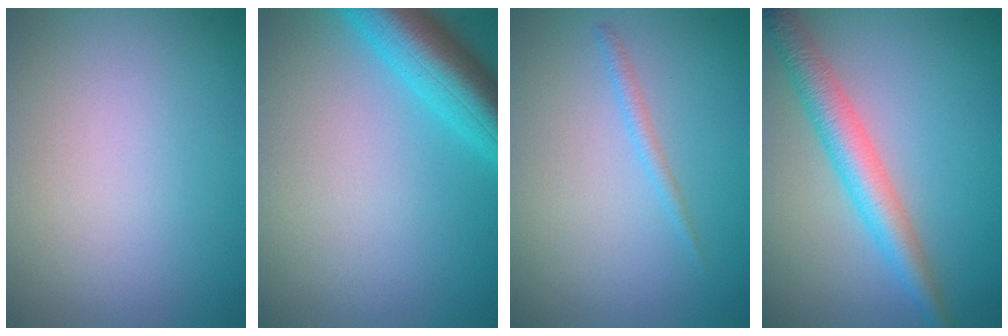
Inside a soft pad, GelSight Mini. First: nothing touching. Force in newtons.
{"total": 6.9, "press": 6.9, "slide": 0.3}
{"total": 1.0, "press": 1.0, "slide": 0.1}
{"total": 4.4, "press": 4.4, "slide": 0.1}